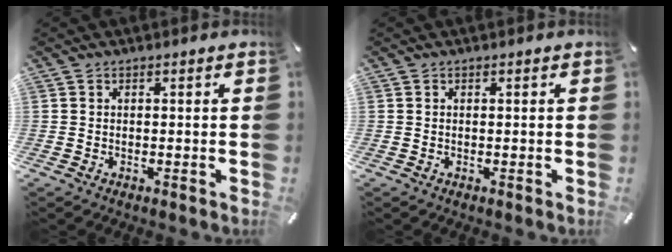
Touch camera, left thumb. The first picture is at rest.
{"total": 0.0}